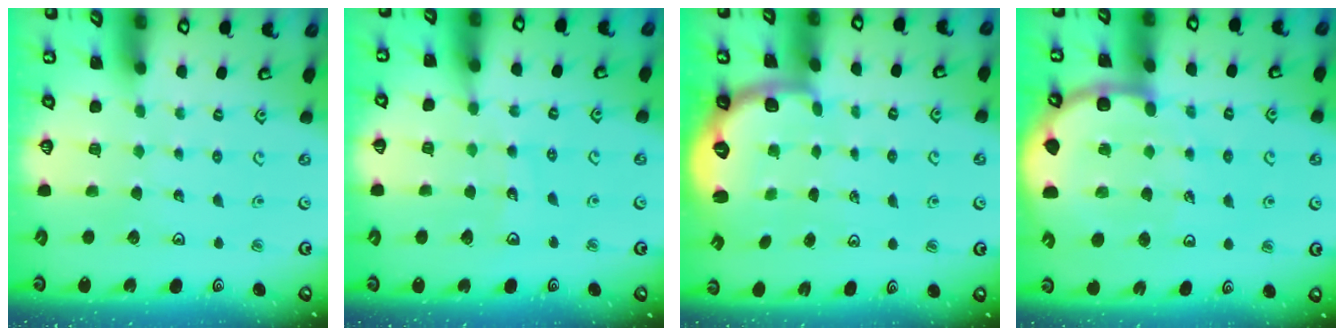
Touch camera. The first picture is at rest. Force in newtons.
{"total": 9.5, "press": 9.1, "slide": 2.9}
{"total": 2.6, "press": 1.6, "slide": 2.1}
{"total": 10.2, "press": 9.8, "slide": 2.7}